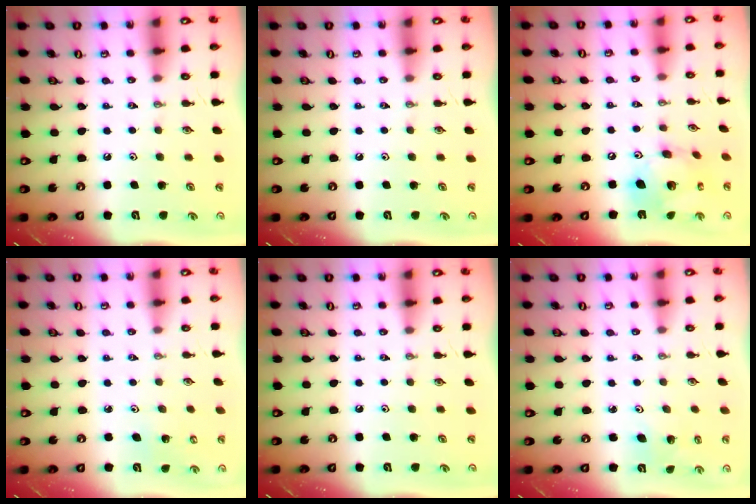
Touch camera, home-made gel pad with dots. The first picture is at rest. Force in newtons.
{"total": 0.0}
{"total": 15.7, "press": 15.6, "slide": 1.6}
{"total": 2.8, "press": 2.7, "slide": 0.5}
{"total": 0.0}
{"total": 3.5, "press": 2.9, "slide": 2.0}